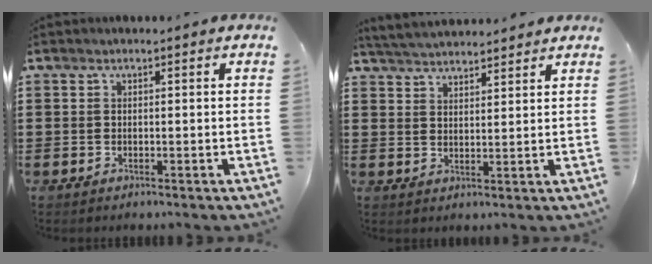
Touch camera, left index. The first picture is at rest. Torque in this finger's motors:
{"motor_torque": [1.43, 0.70, 0.52, 0.10]}